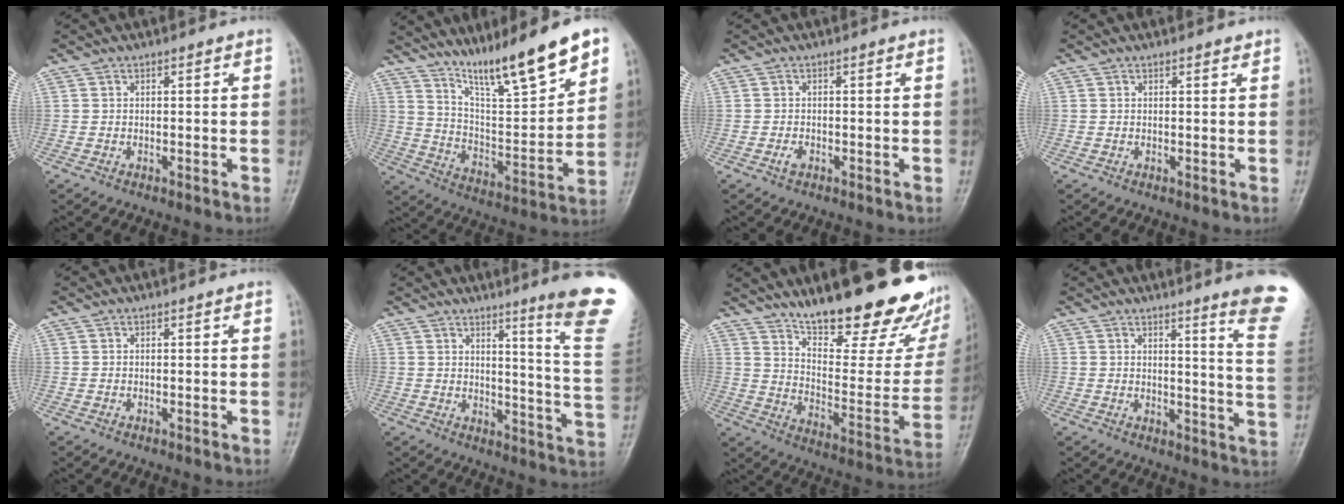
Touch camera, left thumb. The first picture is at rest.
{"total": 17.9, "force": [12.7, 2.8, 12.2], "torque": [-0.172, -0.070, 0.222]}
{"total": 1.2, "force": [-0.5, 0.7, 0.8], "torque": [-0.018, 0.001, -0.011]}
{"total": 1.1, "force": [0.9, 0.3, 0.6], "torque": [-0.007, -0.004, 0.012]}
{"total": 0.0}
{"total": 15.7, "force": [9.8, 0.0, 12.2], "torque": [-0.137, -0.077, 0.117]}
{"total": 27.5, "force": [19.2, 7.9, 18.0], "torque": [-0.221, -0.102, 0.282]}
{"total": 12.9, "force": [9.4, 0.0, 8.8], "torque": [-0.091, -0.077, 0.097]}